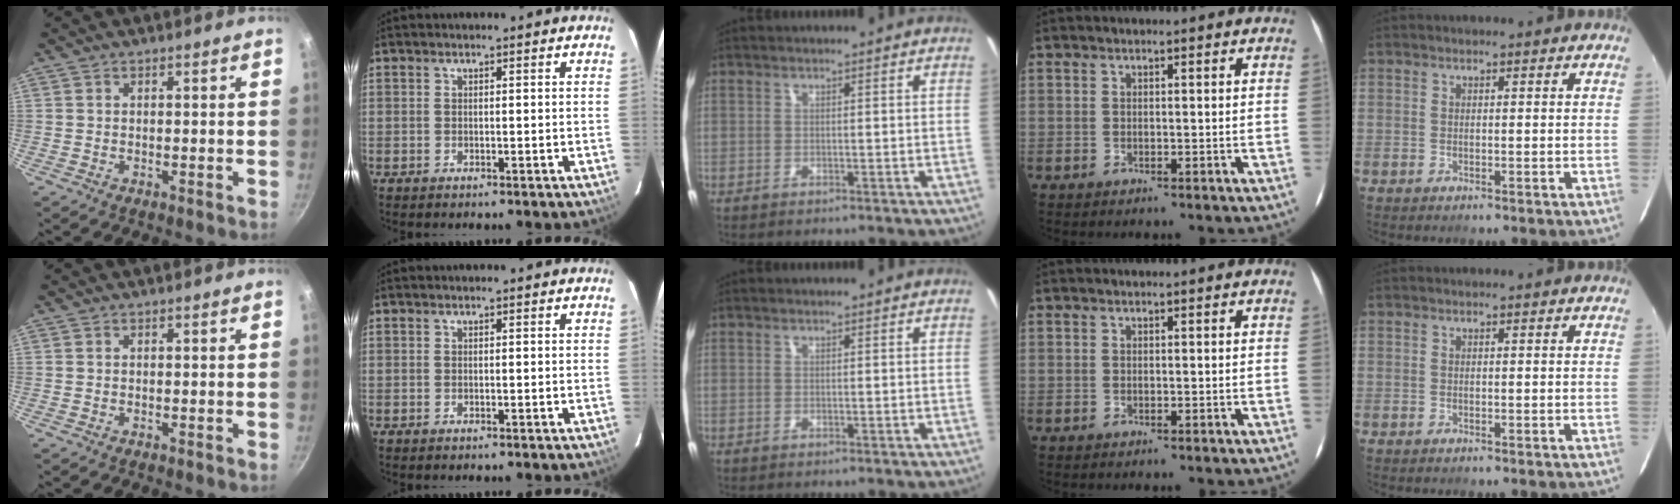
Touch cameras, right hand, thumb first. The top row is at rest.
{}